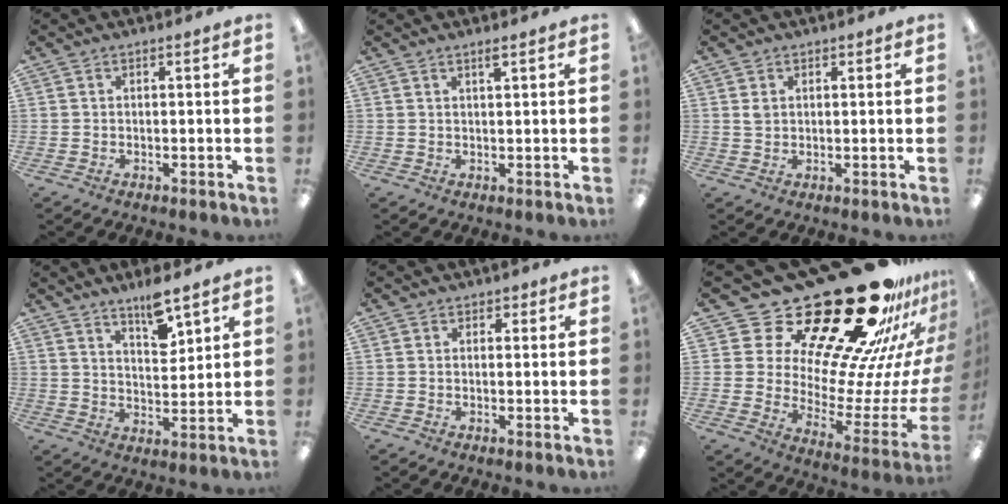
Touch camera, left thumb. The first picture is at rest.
{"total": 1.4, "force": [1.1, 0.0, 0.9], "torque": [-0.013, -0.006, 0.018]}
{"total": 1.8, "force": [0.9, 1.4, 0.6], "torque": [-0.013, 0.002, 0.017]}
{"total": 7.5, "force": [6.1, 1.9, 4.0], "torque": [-0.054, -0.046, 0.103]}
{"total": 1.1, "force": [0.5, 0.9, 0.1], "torque": [0.005, 0.000, 0.008]}
{"total": 35.5, "force": [24.4, 14.0, 21.5], "torque": [-0.286, -0.224, 0.456]}